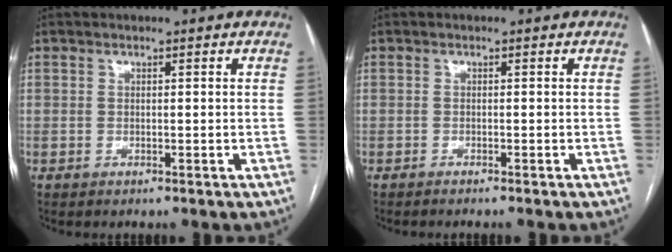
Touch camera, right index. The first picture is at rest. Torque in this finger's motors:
{"motor_torque": [-0.05, 0.01, 0.03, 0.01]}